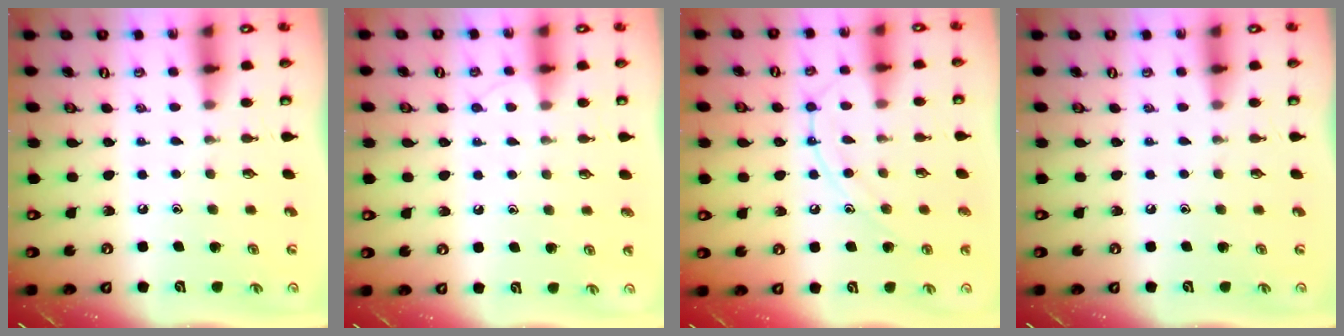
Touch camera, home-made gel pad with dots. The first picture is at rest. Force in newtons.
{"total": 5.2, "press": 5.2, "slide": 0.6}
{"total": 9.9, "press": 9.9, "slide": 0.4}
{"total": 0.0}